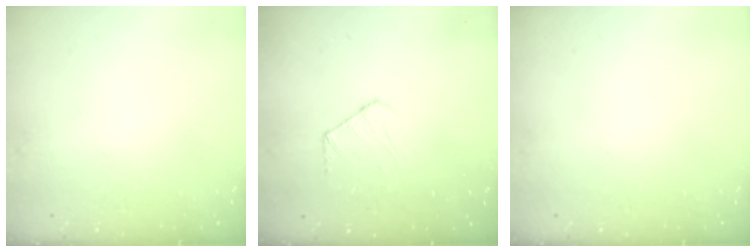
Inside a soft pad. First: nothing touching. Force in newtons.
{"total": 6.5, "press": 6.4, "slide": 0.6}
{"total": 0.0}